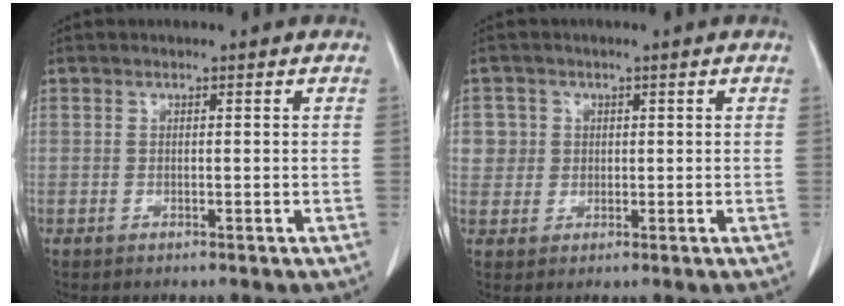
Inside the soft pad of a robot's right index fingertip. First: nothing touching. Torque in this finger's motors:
{"motor_torque": [-0.03, 0.02, 0.08, 0.01]}